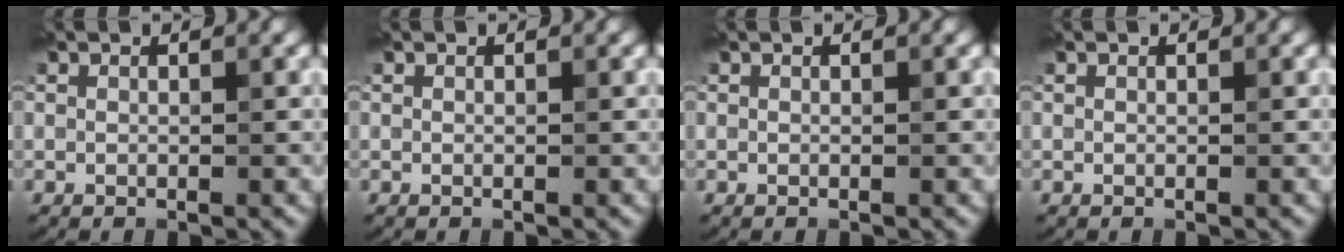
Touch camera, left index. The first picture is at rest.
{"total": 0.0}
{"total": 0.0}
{"total": 0.0}